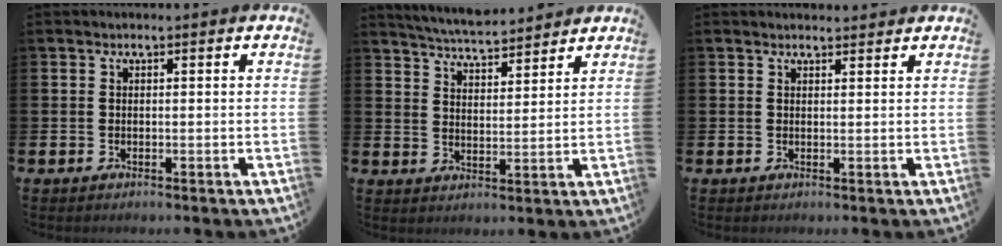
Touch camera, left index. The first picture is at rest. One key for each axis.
{"total": 5.4, "fx": 5.3, "fy": 0.4, "fz": 0.6, "tx": -0.034, "ty": -0.029, "tz": 0.096}
{"total": 1.4, "fx": 1.3, "fy": 0.3, "fz": 0.0, "tx": 0.007, "ty": -0.004, "tz": 0.023}